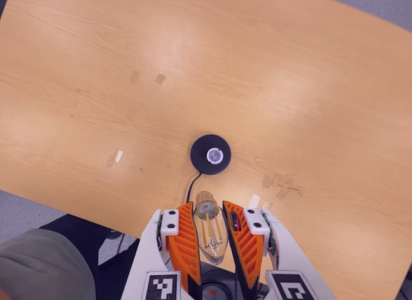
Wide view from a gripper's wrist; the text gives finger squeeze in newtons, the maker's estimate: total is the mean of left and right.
{"total": 19.0, "left": 19.9, "right": 18.2}